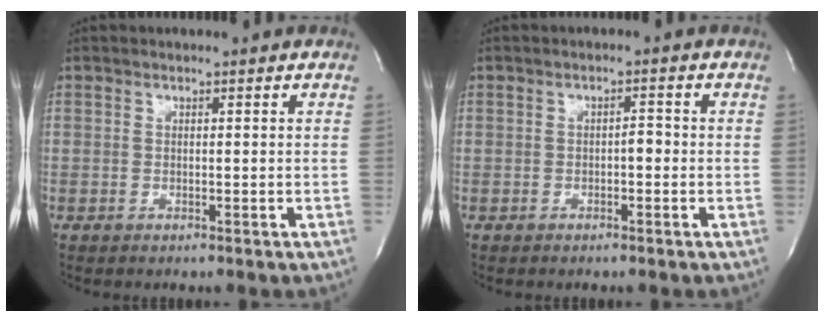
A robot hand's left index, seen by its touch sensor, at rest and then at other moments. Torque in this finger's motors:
{"motor_torque": [0.09, -0.07, -0.01, 0.00]}